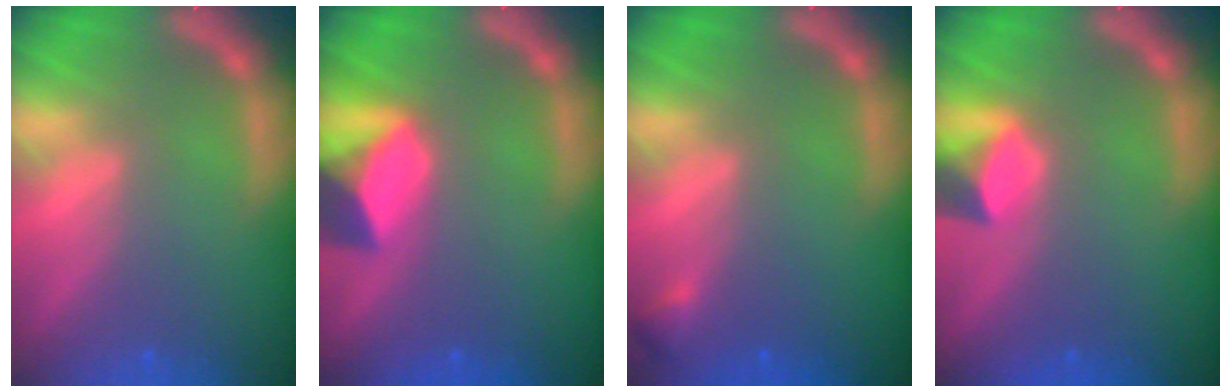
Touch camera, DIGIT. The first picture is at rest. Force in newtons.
{"total": 5.9}
{"total": 0.9}
{"total": 3.0}